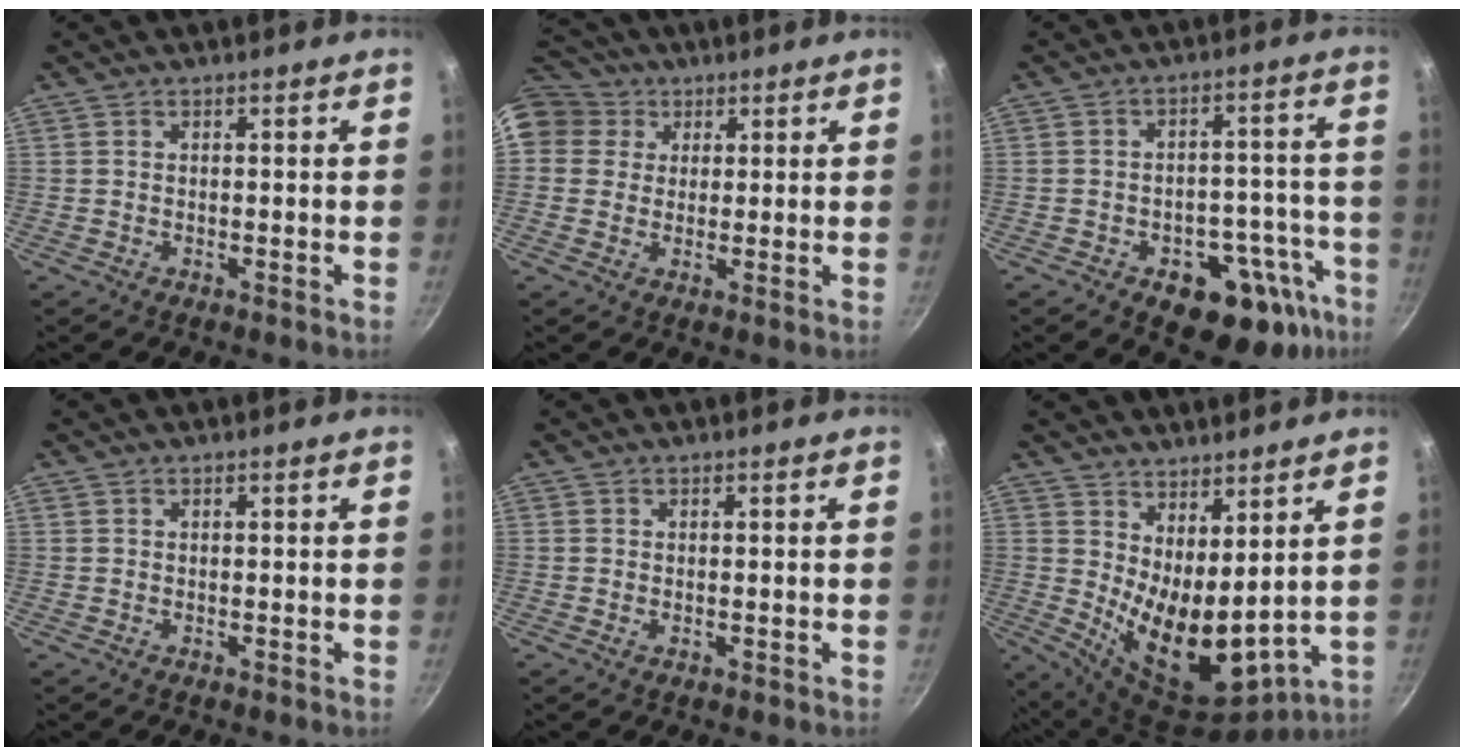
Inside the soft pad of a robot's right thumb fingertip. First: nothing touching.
{"total": 13.2, "force": [4.7, 11.2, 5.1], "torque": [-0.099, 0.025, 0.077]}
{"total": 16.8, "force": [-8.5, 9.7, 10.8], "torque": [-0.071, 0.044, -0.104]}
{"total": 0.0}
{"total": 0.0}
{"total": 14.0, "force": [4.5, 6.5, 11.5], "torque": [-0.168, -0.055, 0.093]}